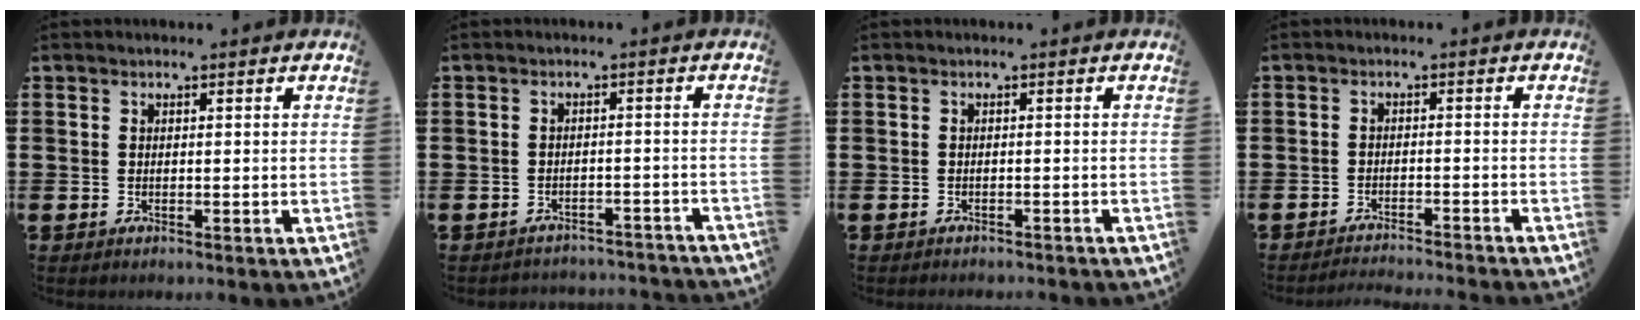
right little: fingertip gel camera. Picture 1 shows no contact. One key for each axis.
{"total": 2.0, "fx": -2.0, "fy": 0.0, "fz": -0.1, "tx": -0.004, "ty": 0.004, "tz": -0.043}
{"total": 0.7, "fx": -0.7, "fy": 0.0, "fz": 0.0, "tx": 0.000, "ty": -0.001, "tz": -0.014}
{"total": 1.8, "fx": -1.8, "fy": -0.3, "fz": 0.1, "tx": -0.002, "ty": 0.004, "tz": -0.036}